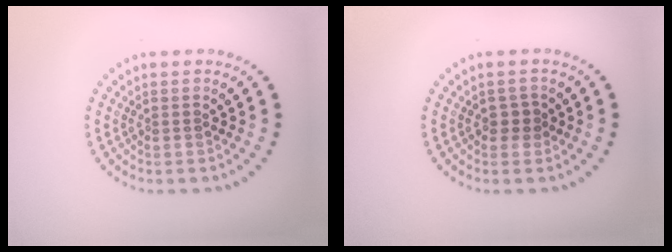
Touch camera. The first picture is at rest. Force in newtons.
{"total": 1.2, "press": 1.1, "slide": 0.4}